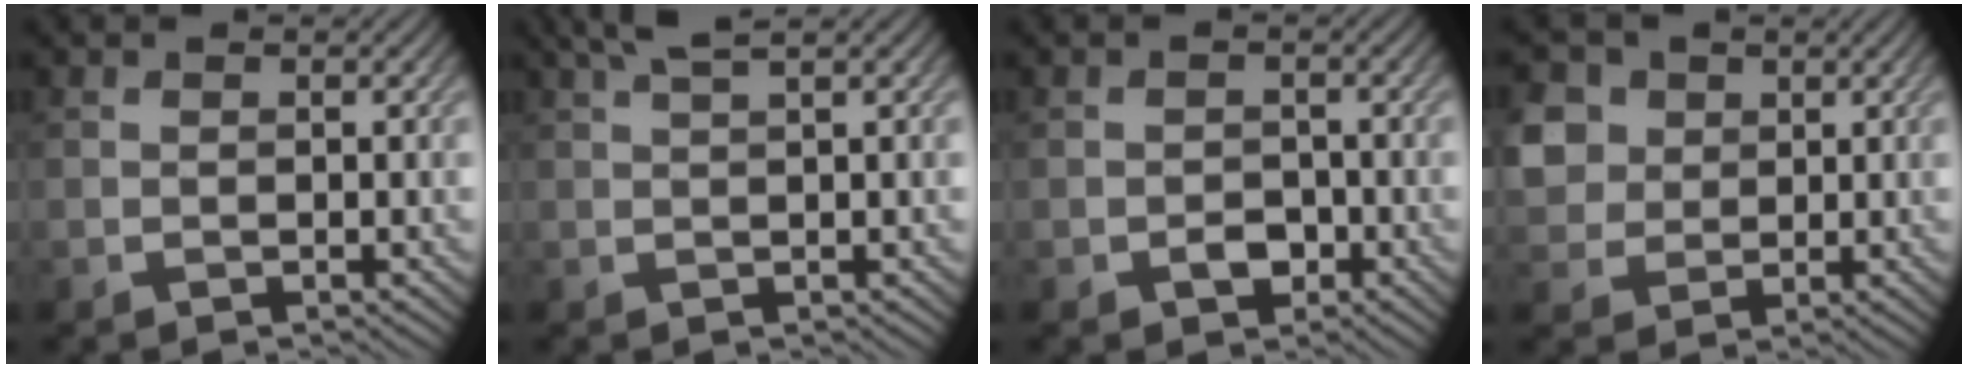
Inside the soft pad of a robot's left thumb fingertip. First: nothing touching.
{"total": 3.3, "force": [1.8, 0.5, 2.7], "torque": [-0.044, 0.014, 0.034]}
{"total": 2.3, "force": [-1.2, 1.6, 1.0], "torque": [-0.016, -0.005, -0.022]}
{"total": 5.7, "force": [1.7, 4.9, 2.3], "torque": [-0.089, 0.008, 0.028]}